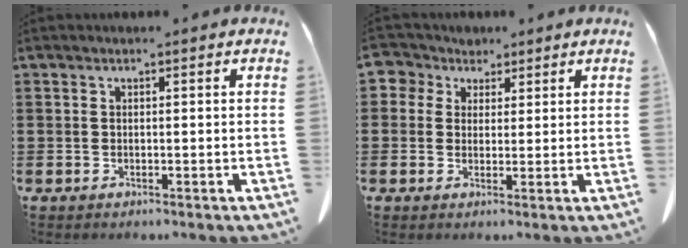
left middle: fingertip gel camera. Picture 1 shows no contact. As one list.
[{"total": 3.9, "force": [2.1, 3.2, 0.7], "torque": [-0.028, 0.004, 0.036]}]